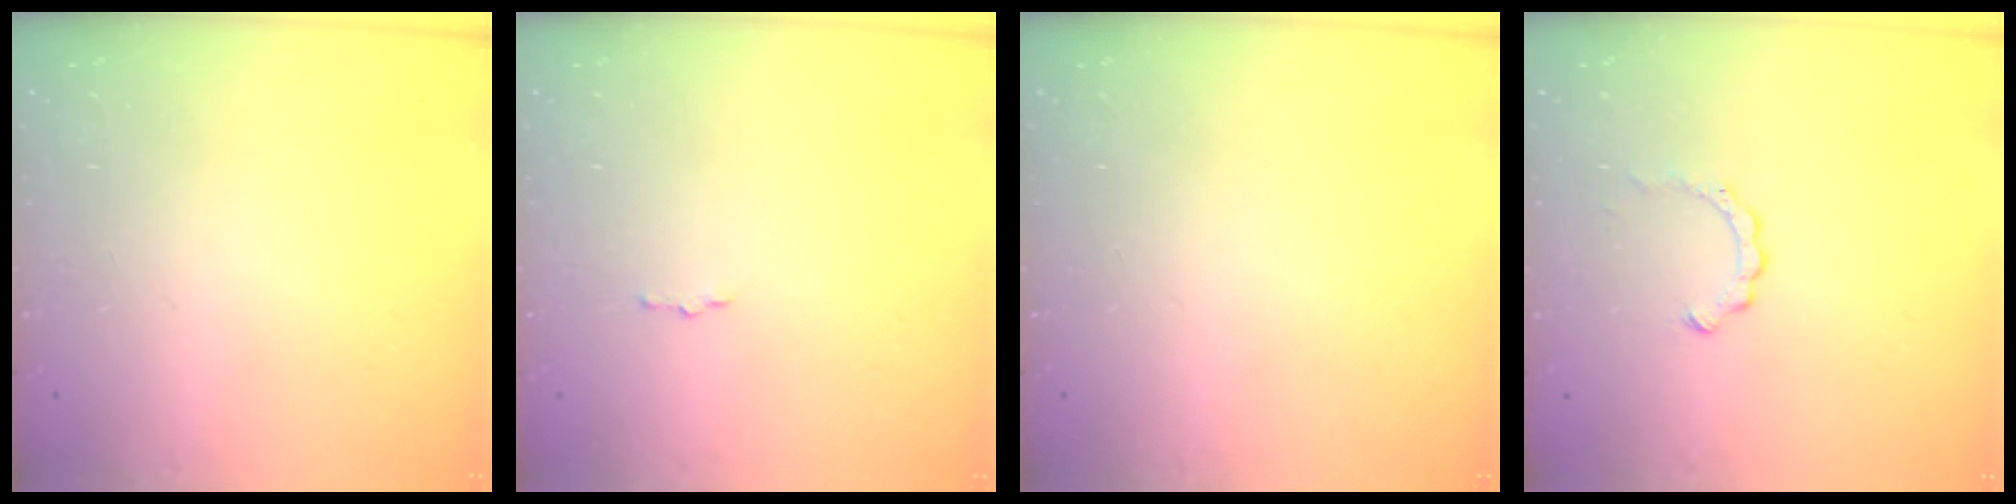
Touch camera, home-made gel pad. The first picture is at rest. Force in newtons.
{"total": 1.5, "press": 1.5, "slide": 0.2}
{"total": 0.0}
{"total": 2.6, "press": 2.6, "slide": 0.3}